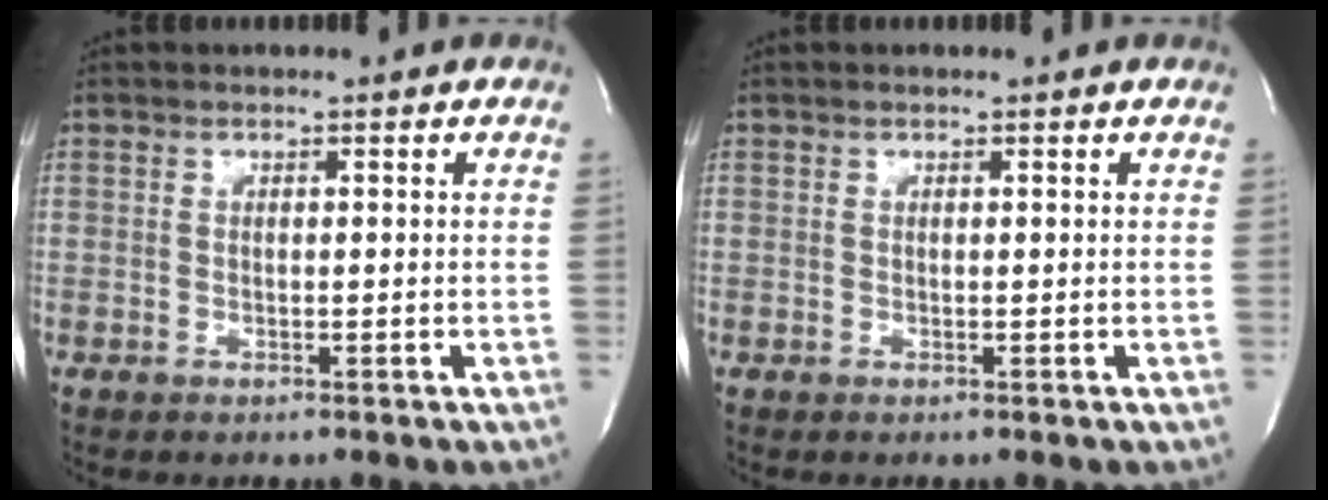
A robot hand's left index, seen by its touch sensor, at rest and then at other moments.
{"total": 0.0}